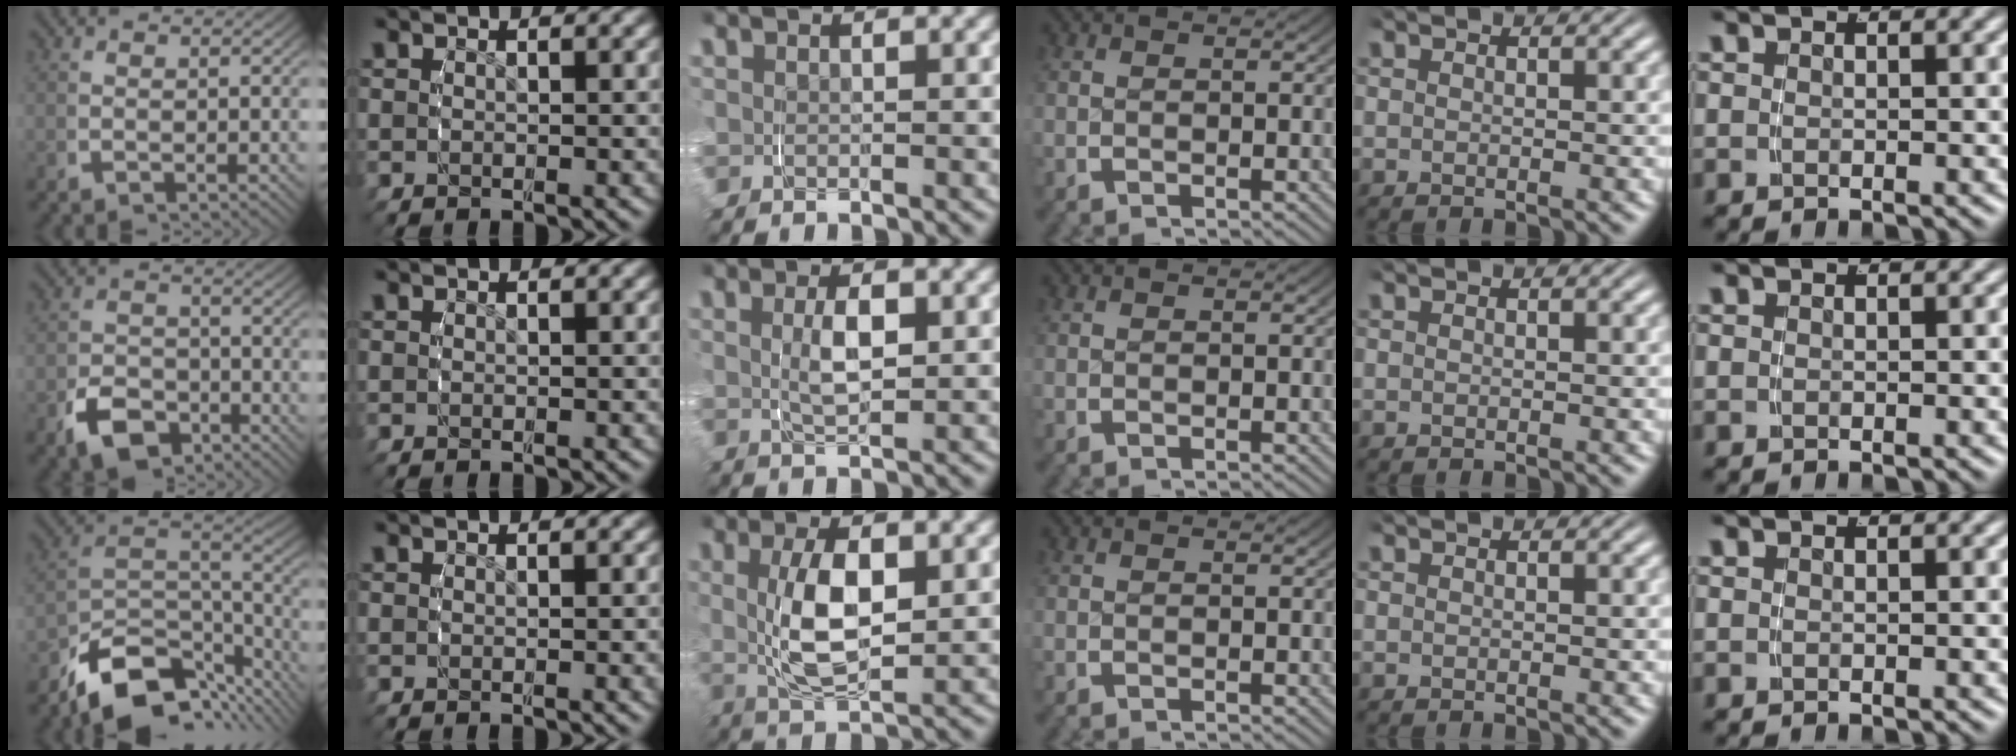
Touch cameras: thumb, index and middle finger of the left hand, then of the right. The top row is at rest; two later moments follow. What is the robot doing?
{"motion": "grasp_and_lifting", "object": "lipstick"}